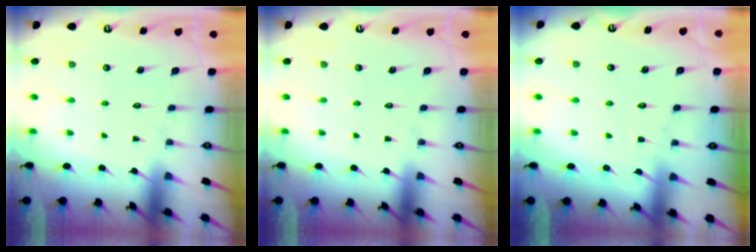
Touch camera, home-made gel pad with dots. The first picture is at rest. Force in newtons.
{"total": 0.0}
{"total": 3.2, "press": 3.2, "slide": 0.3}